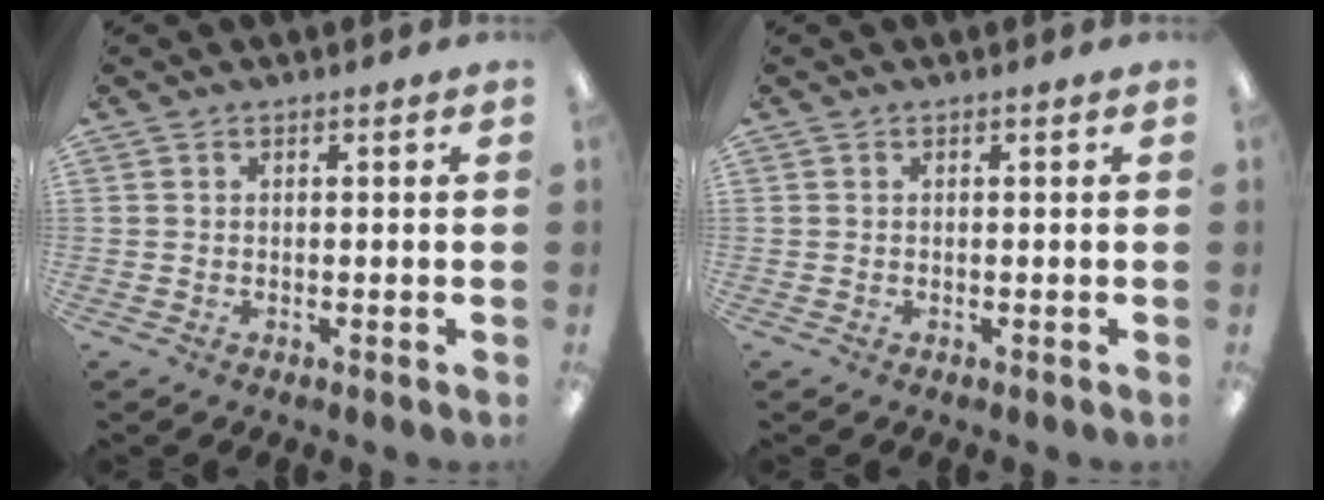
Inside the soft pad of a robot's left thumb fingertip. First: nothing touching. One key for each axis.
{"total": 0.0}